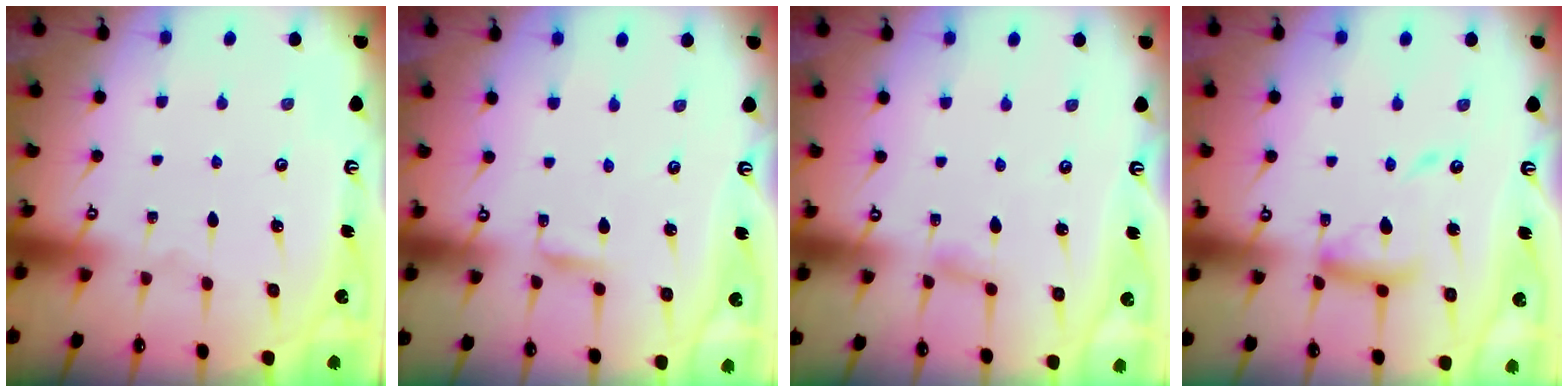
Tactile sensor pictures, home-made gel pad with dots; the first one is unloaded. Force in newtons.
{"total": 1.8, "press": 1.8, "slide": 0.3}
{"total": 3.1, "press": 3.0, "slide": 0.3}
{"total": 12.6, "press": 12.6, "slide": 1.1}